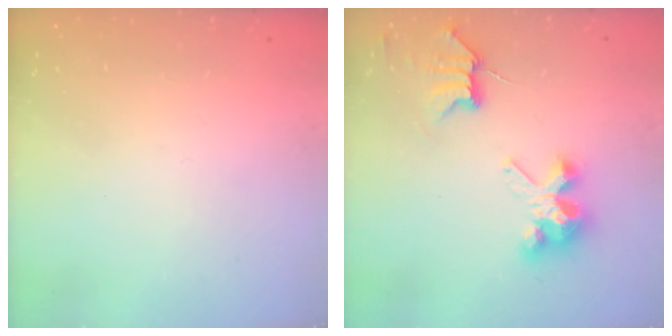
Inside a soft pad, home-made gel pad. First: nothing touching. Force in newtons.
{"total": 6.1, "press": 6.1, "slide": 0.2}